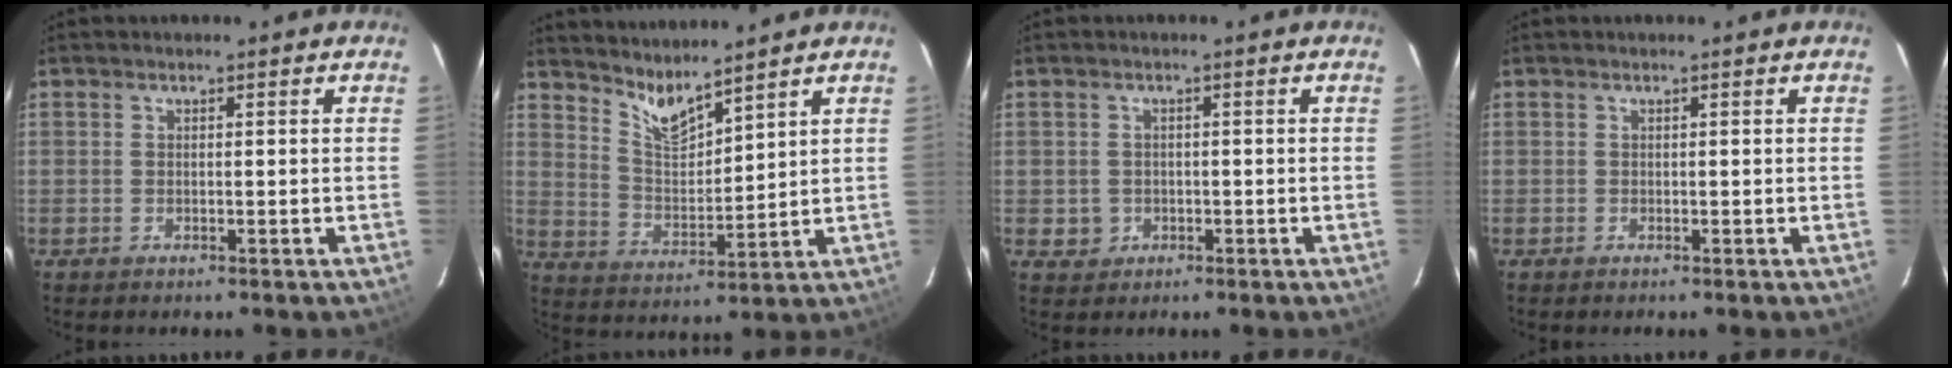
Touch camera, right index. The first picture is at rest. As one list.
[{"total": 6.9, "force": [6.1, 0.9, 3.1], "torque": [-0.058, -0.014, 0.122]}, {"total": 2.6, "force": [-0.6, 2.6, 0.3], "torque": [-0.007, 0.002, -0.003]}, {"total": 0.0}]